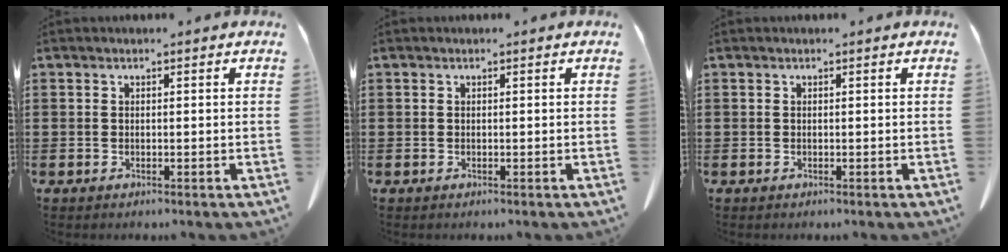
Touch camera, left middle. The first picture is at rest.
{"total": 0.0}
{"total": 0.0}